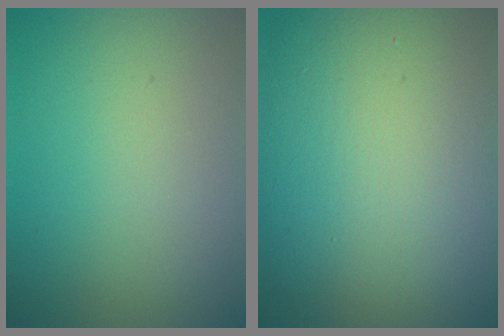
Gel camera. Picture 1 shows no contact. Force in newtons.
{"total": 17.9, "press": 17.9, "slide": 1.1}